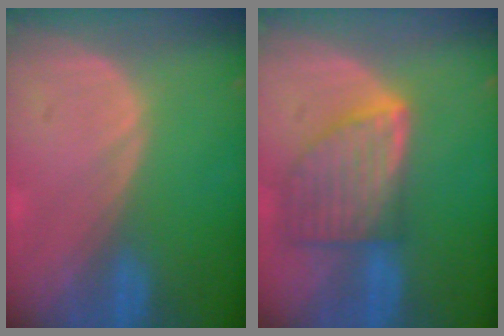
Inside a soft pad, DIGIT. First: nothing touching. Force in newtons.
{"total": 8.2, "press": 7.4, "slide": 3.5}